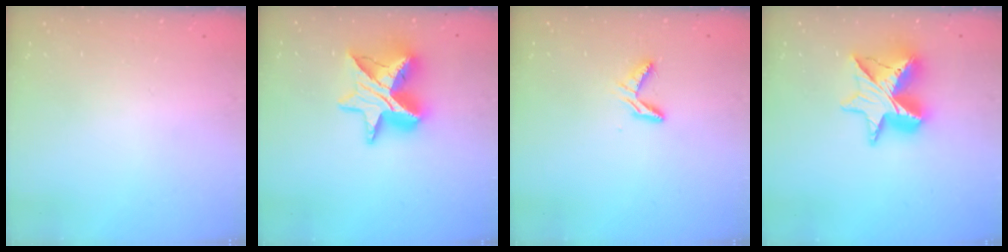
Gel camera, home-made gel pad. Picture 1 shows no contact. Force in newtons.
{"total": 16.2, "press": 16.2, "slide": 1.0}
{"total": 5.0, "press": 5.0, "slide": 0.3}
{"total": 14.6, "press": 14.6, "slide": 1.3}